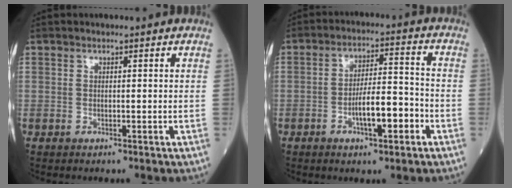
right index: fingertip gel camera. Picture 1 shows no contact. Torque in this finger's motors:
{"motor_torque": [0.99, -0.47, 0.59, 0.16]}